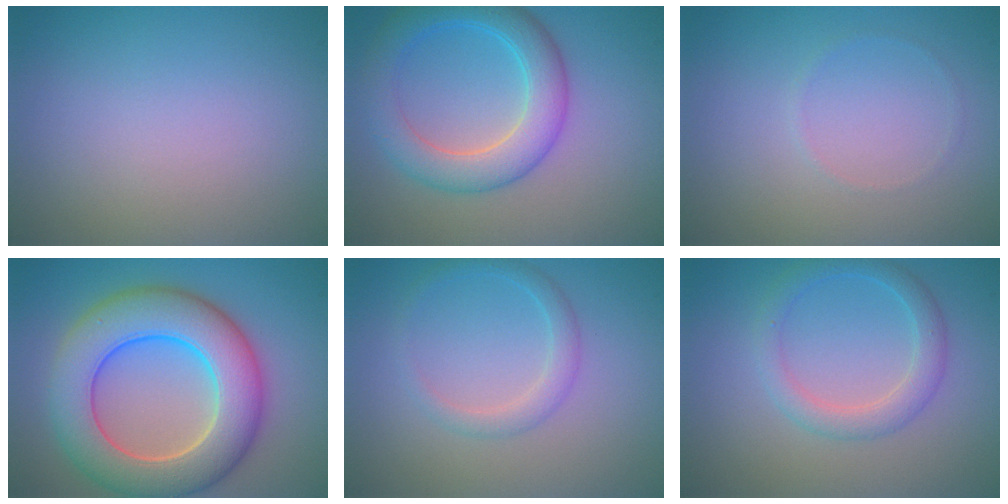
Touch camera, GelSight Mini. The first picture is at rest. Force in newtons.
{"total": 5.7, "press": 5.7, "slide": 0.2}
{"total": 0.5, "press": 0.5, "slide": 0.1}
{"total": 10.2, "press": 10.1, "slide": 0.6}
{"total": 2.0, "press": 2.0, "slide": 0.2}
{"total": 2.8, "press": 2.8, "slide": 0.0}